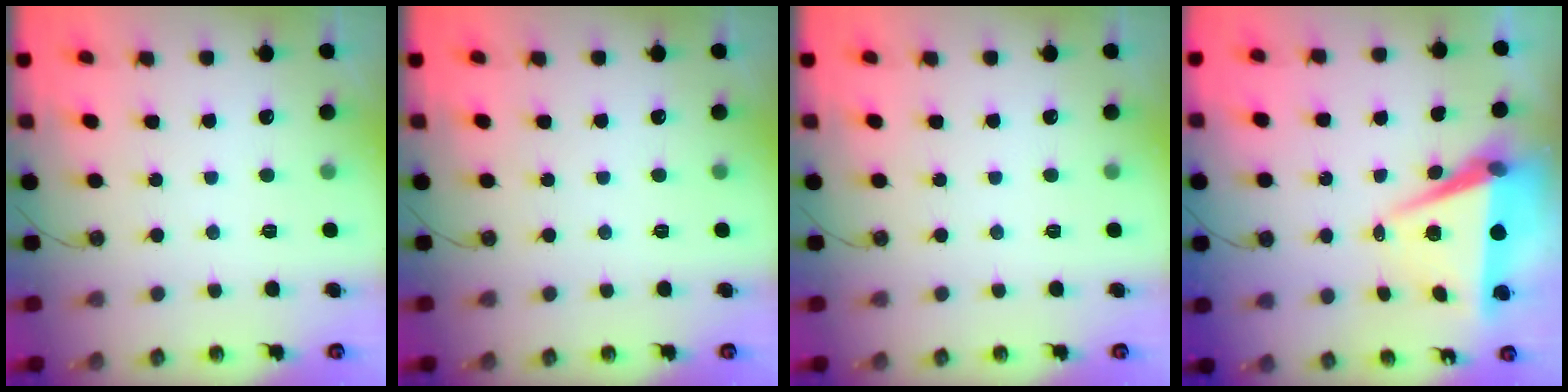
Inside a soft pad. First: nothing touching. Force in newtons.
{"total": 0.0}
{"total": 0.0}
{"total": 8.1, "press": 6.9, "slide": 4.2}